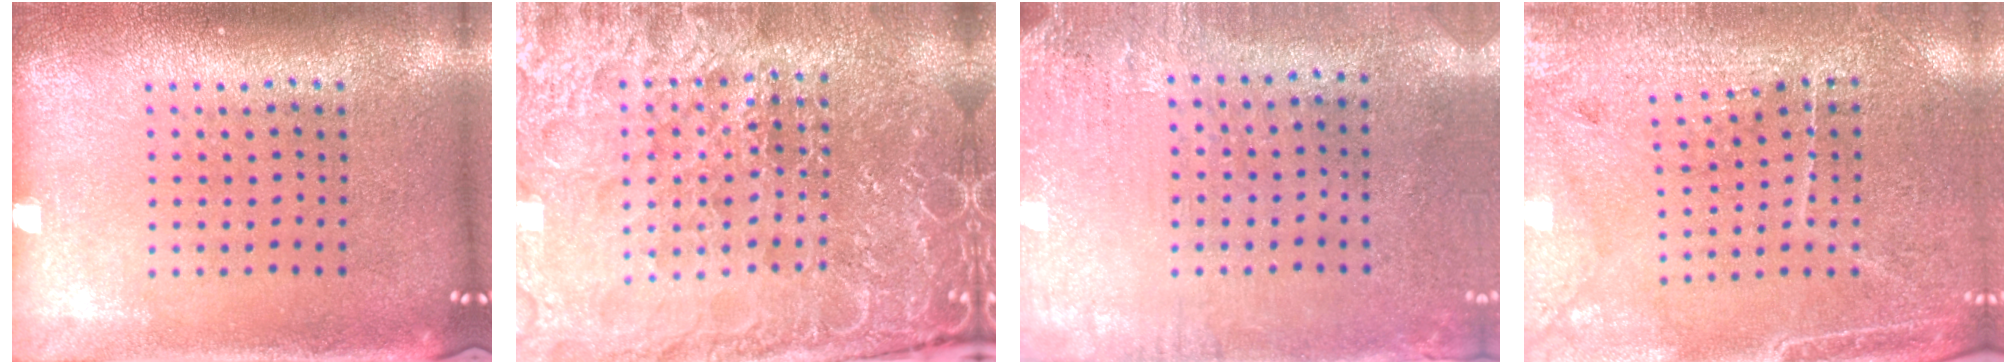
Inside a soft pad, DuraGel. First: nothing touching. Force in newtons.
{"total": 5.2, "press": 4.9, "slide": 1.7}
{"total": 3.3, "press": 2.6, "slide": 2.0}
{"total": 3.1, "press": 3.0, "slide": 1.0}